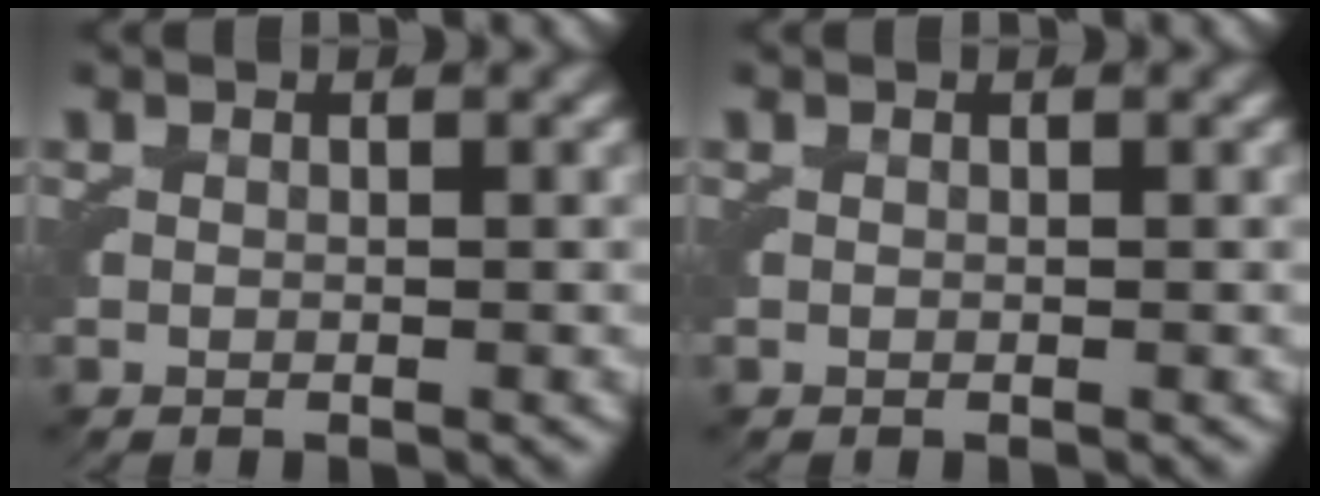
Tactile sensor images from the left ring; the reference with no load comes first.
{"total": 0.0}